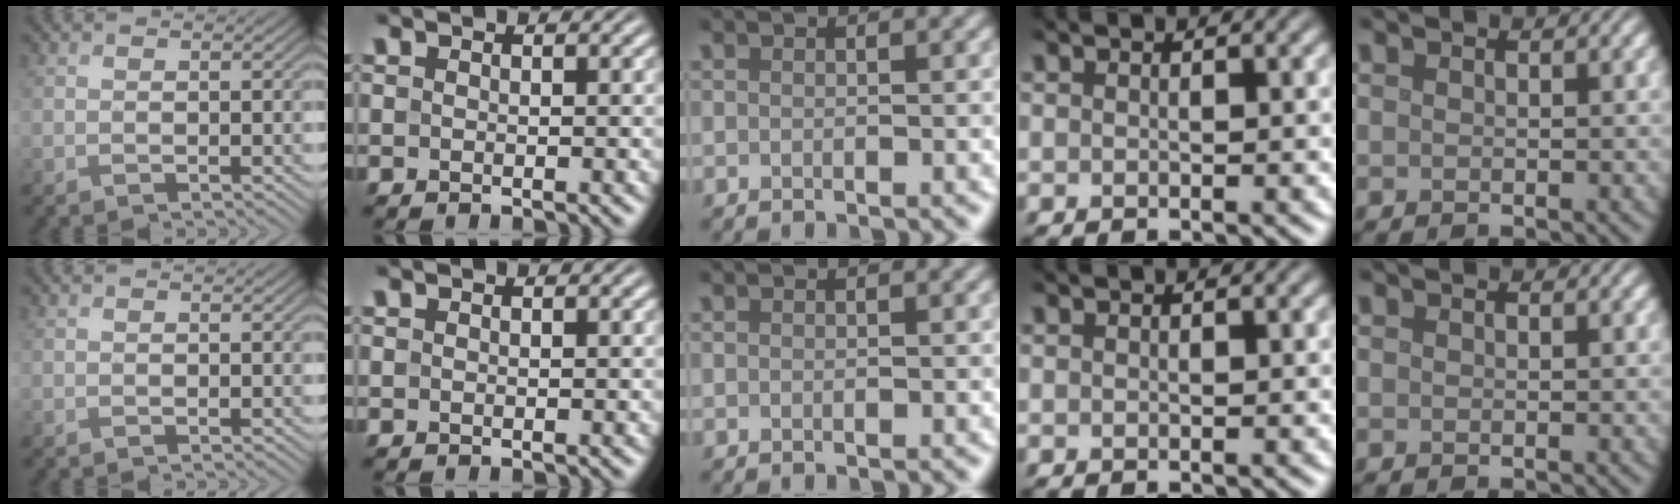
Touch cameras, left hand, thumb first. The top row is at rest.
{}